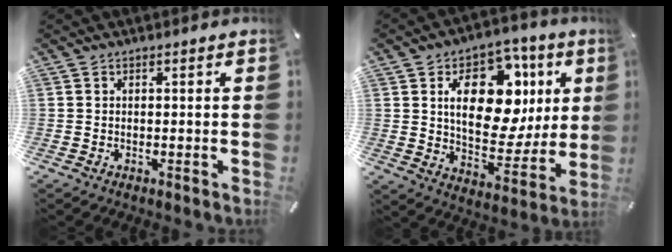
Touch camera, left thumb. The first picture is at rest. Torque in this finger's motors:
{"motor_torque": [0.33, 1.11, 1.84, -0.93, 0.44]}